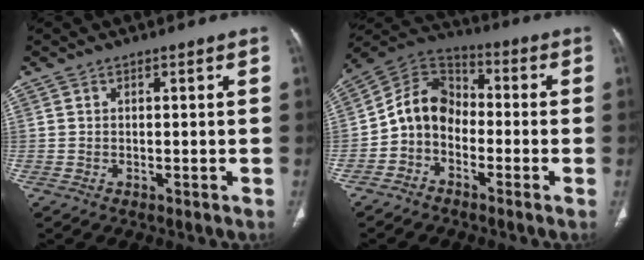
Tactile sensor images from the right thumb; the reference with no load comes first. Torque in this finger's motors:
{"motor_torque": [1.34, 1.12, 0.11, -0.28, 0.06]}